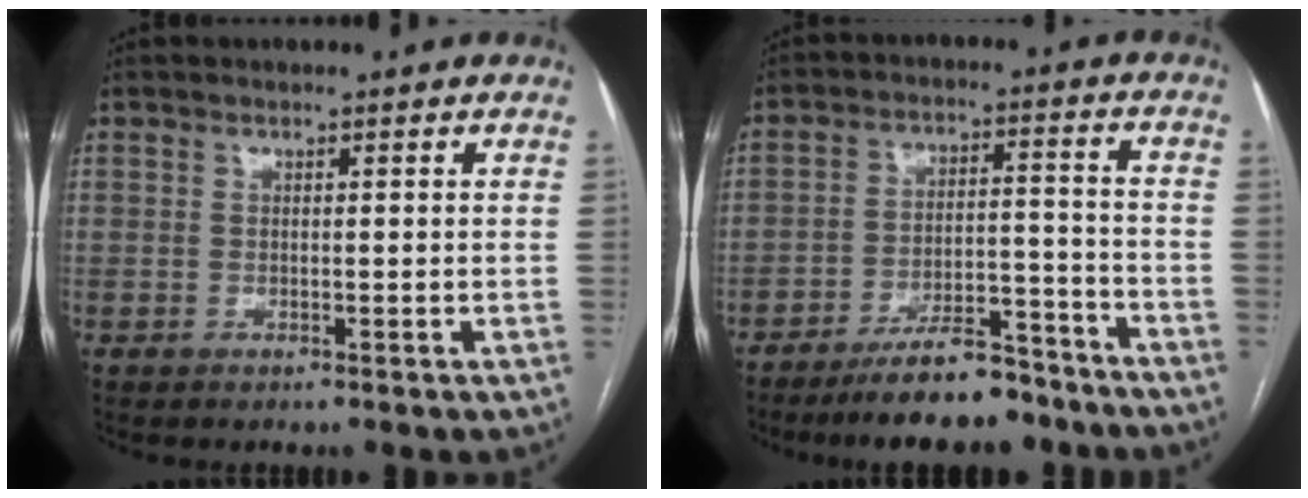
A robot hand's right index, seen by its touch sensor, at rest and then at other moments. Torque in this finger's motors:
{"motor_torque": [0.48, -0.29, 0.02, -0.01]}